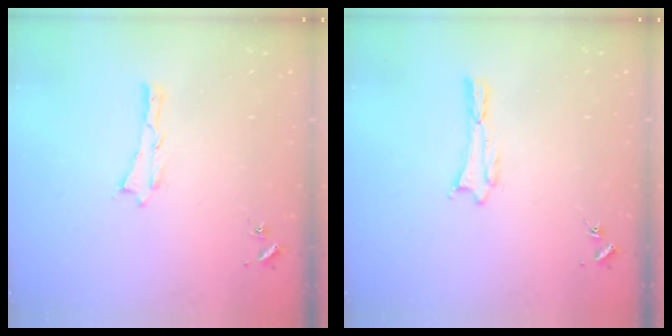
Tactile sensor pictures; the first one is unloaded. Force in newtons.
{"total": 0.7, "press": 0.7, "slide": 0.1}